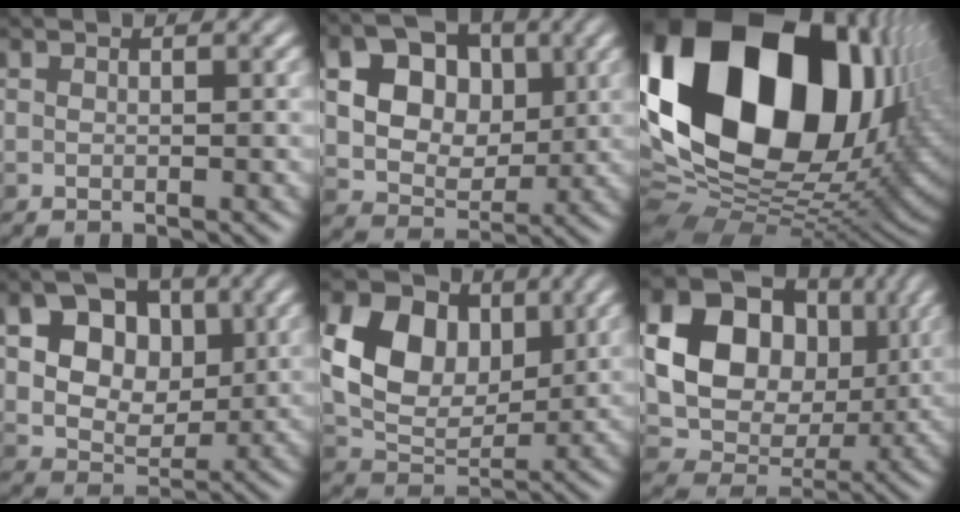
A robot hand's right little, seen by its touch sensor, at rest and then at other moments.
{"total": 14.2, "force": [4.6, 11.1, 7.5], "torque": [-0.136, 0.035, 0.083]}
{"total": 22.9, "force": [7.1, 15.0, 15.8], "torque": [-0.343, 0.020, 0.136]}
{"total": 13.0, "force": [4.4, 9.7, 7.6], "torque": [-0.116, 0.041, 0.077]}
{"total": 9.0, "force": [2.3, 6.4, 6.0], "torque": [-0.125, -0.003, 0.036]}
{"total": 15.9, "force": [3.7, 12.7, 8.7], "torque": [-0.186, 0.030, 0.077]}